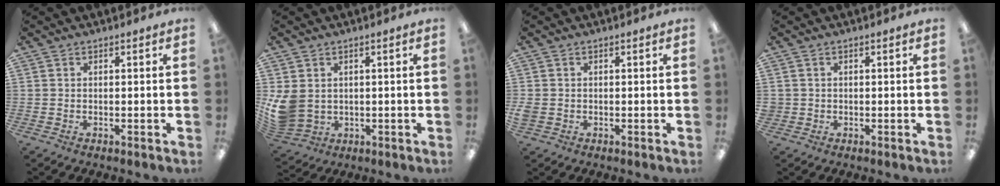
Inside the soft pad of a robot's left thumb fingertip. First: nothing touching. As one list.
[{"total": 7.5, "force": [1.2, 6.3, 4.0], "torque": [-0.095, -0.004, 0.027]}, {"total": 1.8, "force": [-0.1, 1.6, 0.8], "torque": [-0.013, 0.004, -0.002]}, {"total": 1.2, "force": [0.4, 1.2, 0.1], "torque": [-0.004, 0.003, 0.007]}]